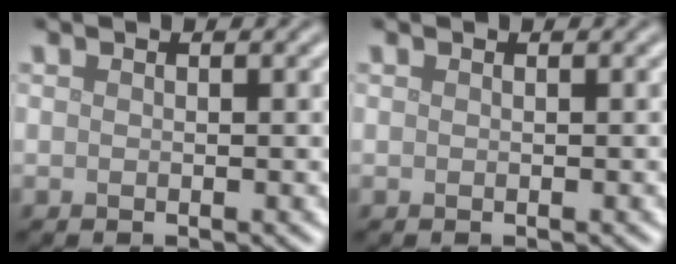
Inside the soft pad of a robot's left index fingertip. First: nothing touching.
{"total": 0.0}